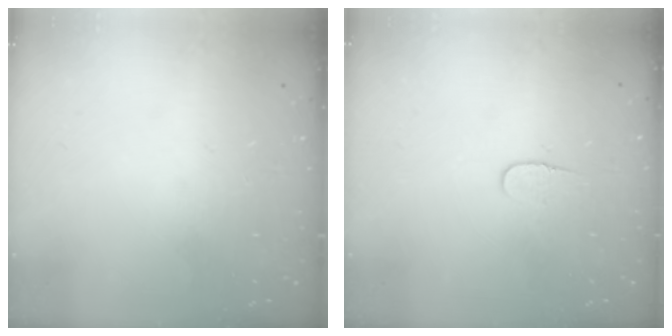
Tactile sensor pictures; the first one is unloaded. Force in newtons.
{"total": 4.1, "press": 4.1, "slide": 0.4}